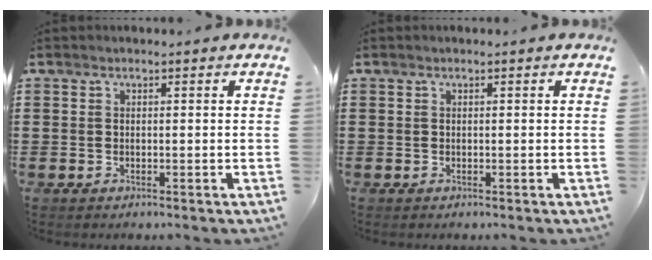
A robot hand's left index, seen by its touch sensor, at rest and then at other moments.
{"total": 0.0}